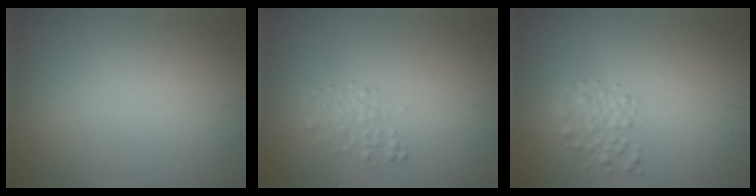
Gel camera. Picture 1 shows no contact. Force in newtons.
{"total": 1.5, "press": 1.5, "slide": 0.1}
{"total": 1.8, "press": 1.8, "slide": 0.1}